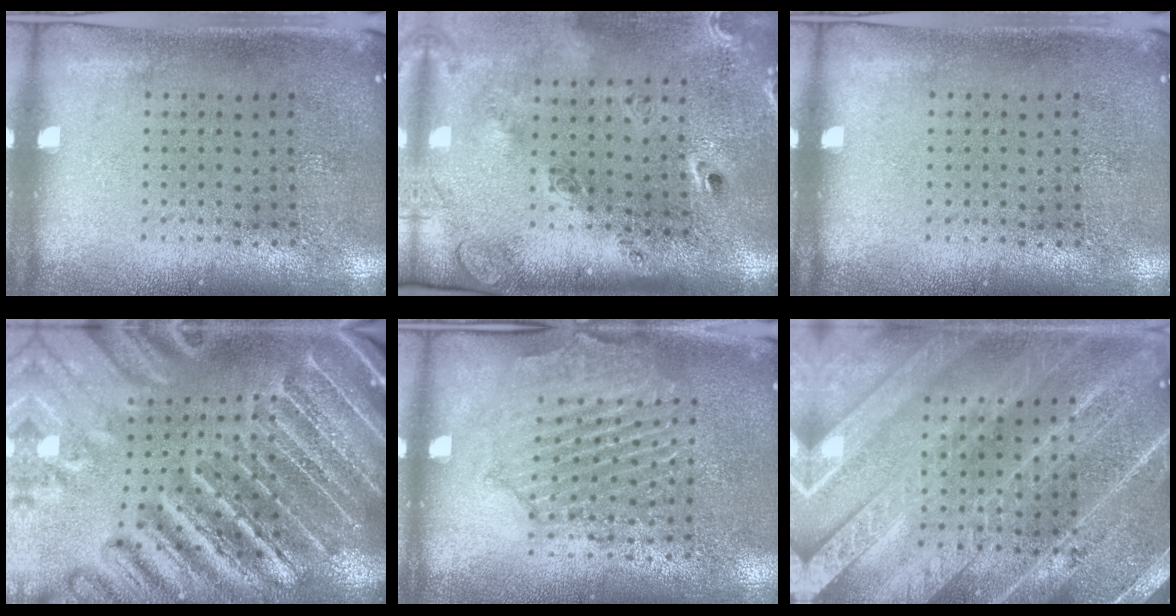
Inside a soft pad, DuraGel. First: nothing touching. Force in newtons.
{"total": 2.9, "press": 2.0, "slide": 2.1}
{"total": 0.0}
{"total": 4.4, "press": 4.1, "slide": 1.5}
{"total": 1.9, "press": 1.9, "slide": 0.4}
{"total": 6.0, "press": 6.0, "slide": 0.7}